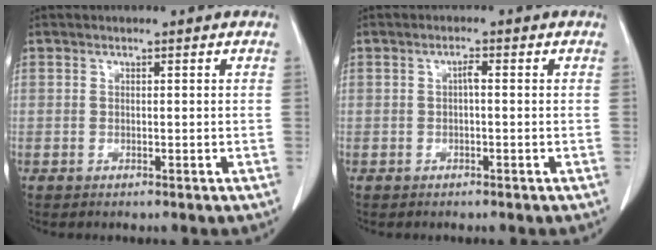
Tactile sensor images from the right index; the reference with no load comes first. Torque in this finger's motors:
{"motor_torque": [0.13, 0.07, 0.08, 0.03]}